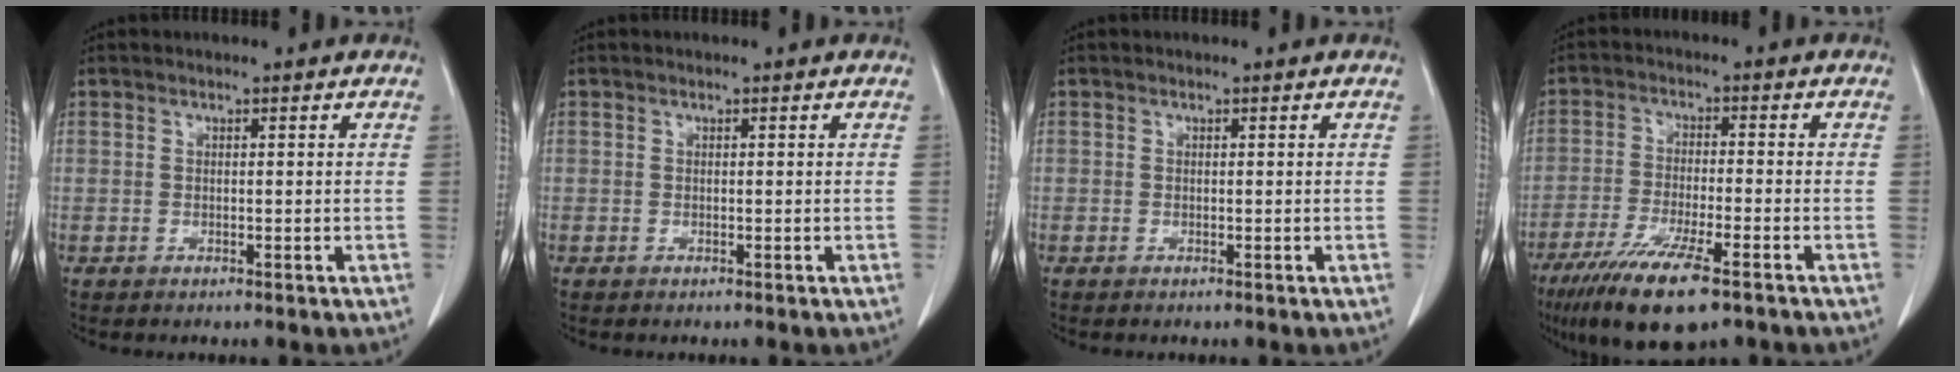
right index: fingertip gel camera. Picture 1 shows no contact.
{"total": 0.0}
{"total": 0.0}
{"total": 12.0, "force": [-7.7, 2.2, 9.0], "torque": [-0.161, -0.028, -0.125]}